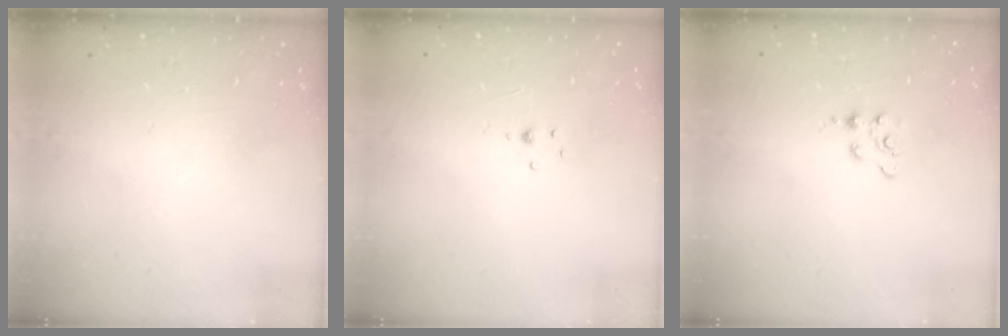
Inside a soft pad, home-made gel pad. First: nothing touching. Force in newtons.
{"total": 1.5, "press": 1.5, "slide": 0.3}
{"total": 2.4, "press": 2.4, "slide": 0.3}